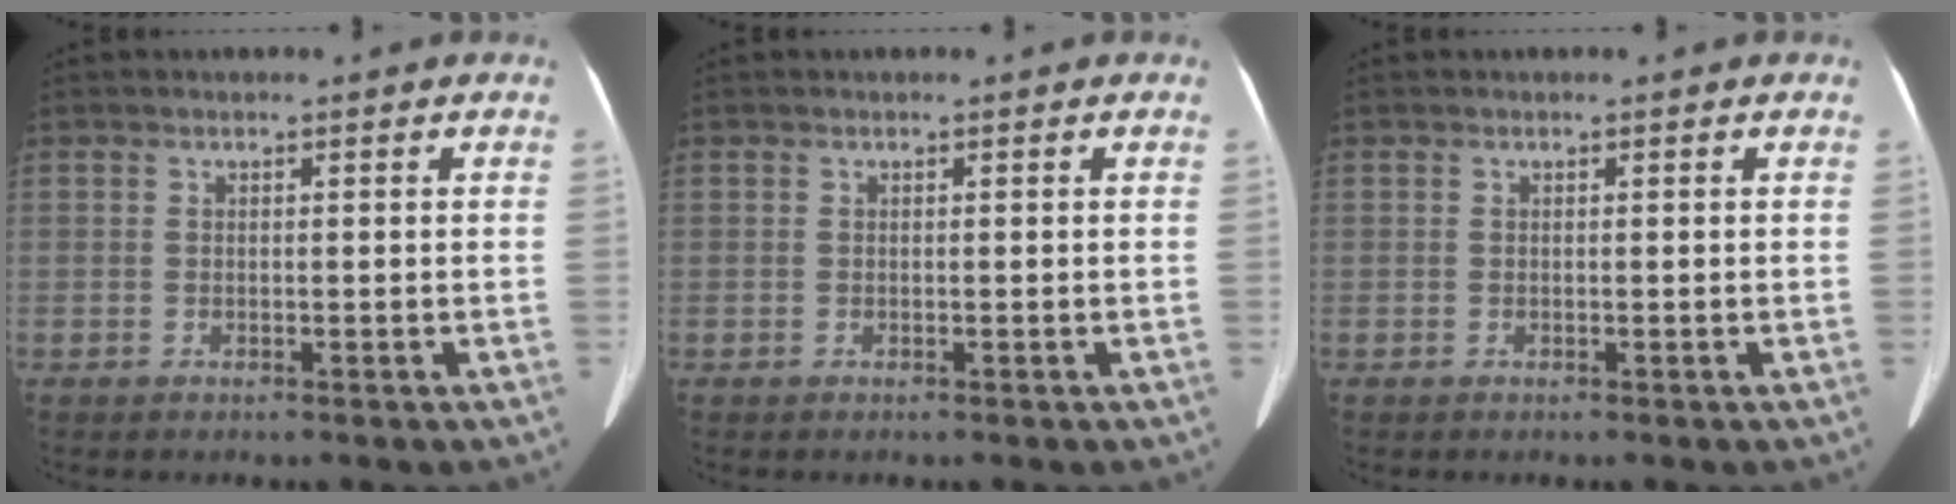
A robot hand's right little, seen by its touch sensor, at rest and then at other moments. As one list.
[{"total": 0.0}, {"total": 0.0}]